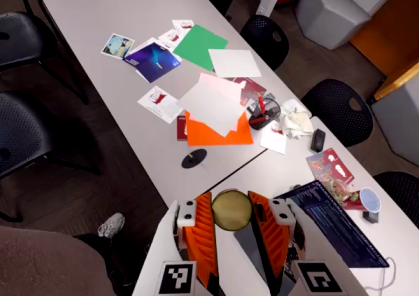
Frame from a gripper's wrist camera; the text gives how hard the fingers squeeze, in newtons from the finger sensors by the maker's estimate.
{"total": 8.5, "left": 8.4, "right": 8.6}